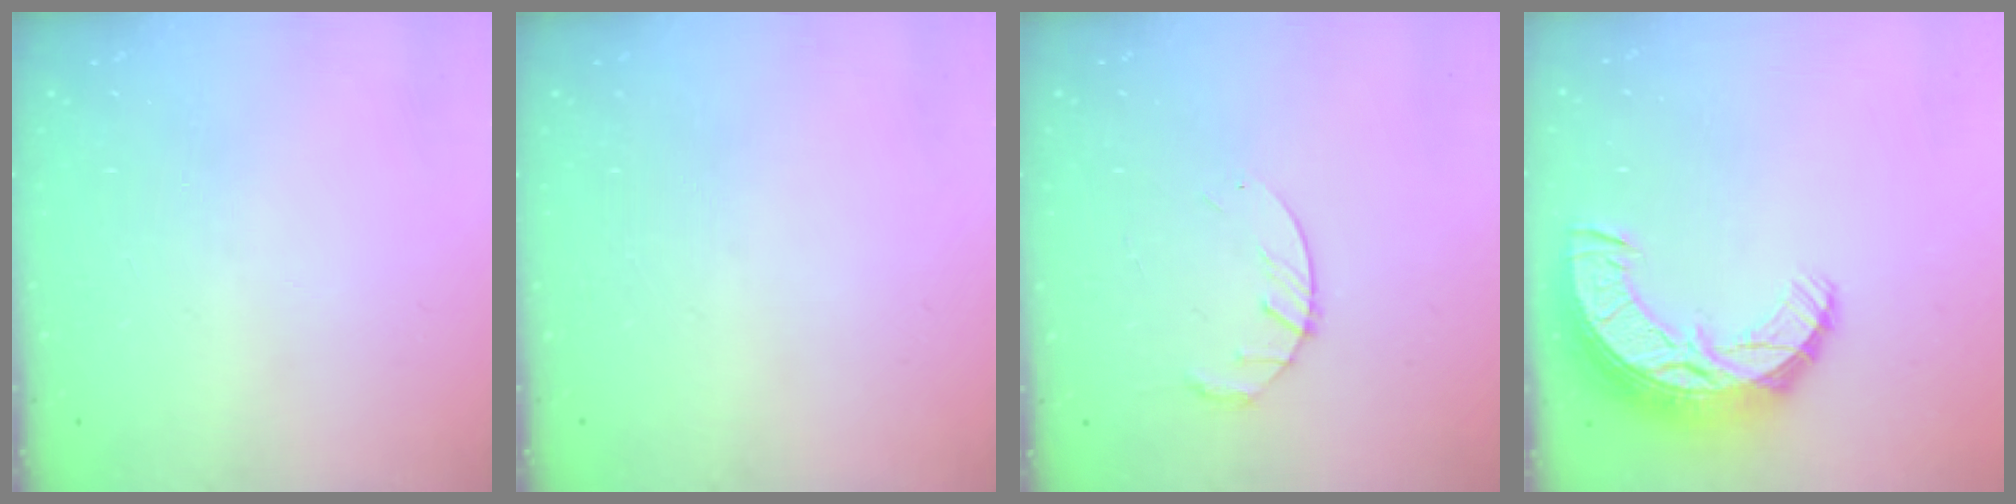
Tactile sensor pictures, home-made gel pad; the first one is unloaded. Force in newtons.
{"total": 0.0}
{"total": 3.6, "press": 3.6, "slide": 0.6}
{"total": 15.2, "press": 15.2, "slide": 1.0}